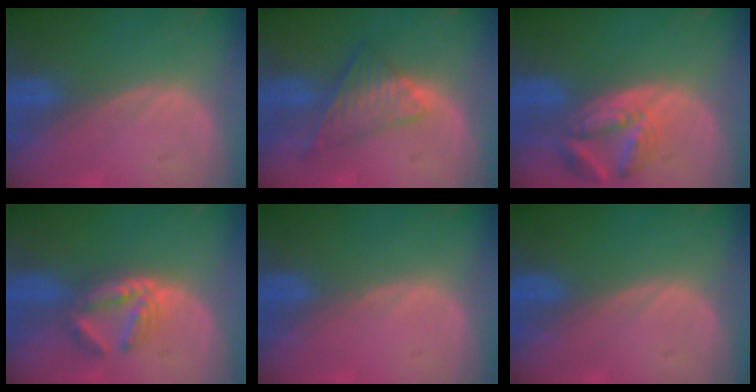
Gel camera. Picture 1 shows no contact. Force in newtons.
{"total": 7.5, "press": 6.2, "slide": 4.3}
{"total": 7.4, "press": 6.6, "slide": 3.5}
{"total": 6.0, "press": 5.3, "slide": 2.8}
{"total": 0.0}
{"total": 0.0}